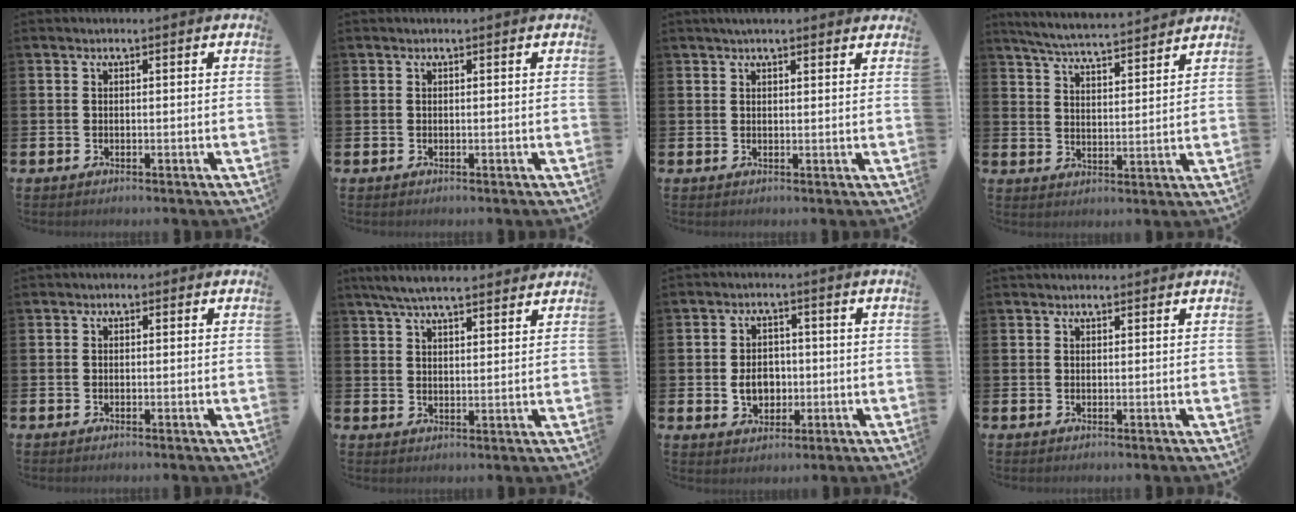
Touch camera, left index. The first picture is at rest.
{"total": 0.0}
{"total": 2.3, "force": [2.1, 0.4, 0.8], "torque": [-0.009, -0.004, 0.036]}
{"total": 5.6, "force": [5.5, 0.0, 1.0], "torque": [-0.042, -0.037, 0.096]}
{"total": 0.7, "force": [-0.4, 0.5, 0.1], "torque": [-0.001, 0.004, -0.010]}
{"total": 5.9, "force": [5.5, 0.9, 1.9], "torque": [-0.048, -0.017, 0.099]}
{"total": 4.4, "force": [-0.6, 3.5, 2.6], "torque": [-0.038, 0.002, -0.019]}
{"total": 0.7, "force": [0.7, 0.1, 0.2], "torque": [0.007, -0.003, 0.010]}